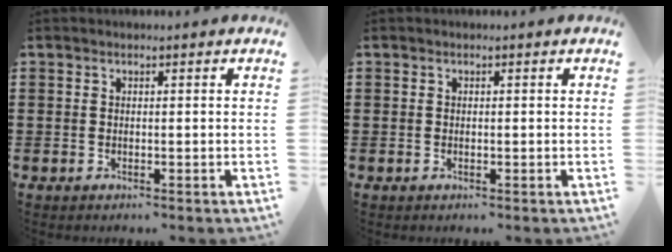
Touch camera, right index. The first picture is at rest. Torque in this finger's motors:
{"motor_torque": [0.90, 1.23, 0.01, 0.00]}